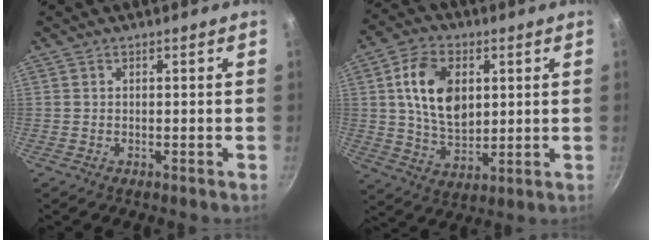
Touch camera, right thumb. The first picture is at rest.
{"total": 13.3, "force": [2.9, 8.7, 9.7], "torque": [-0.151, -0.009, 0.055]}